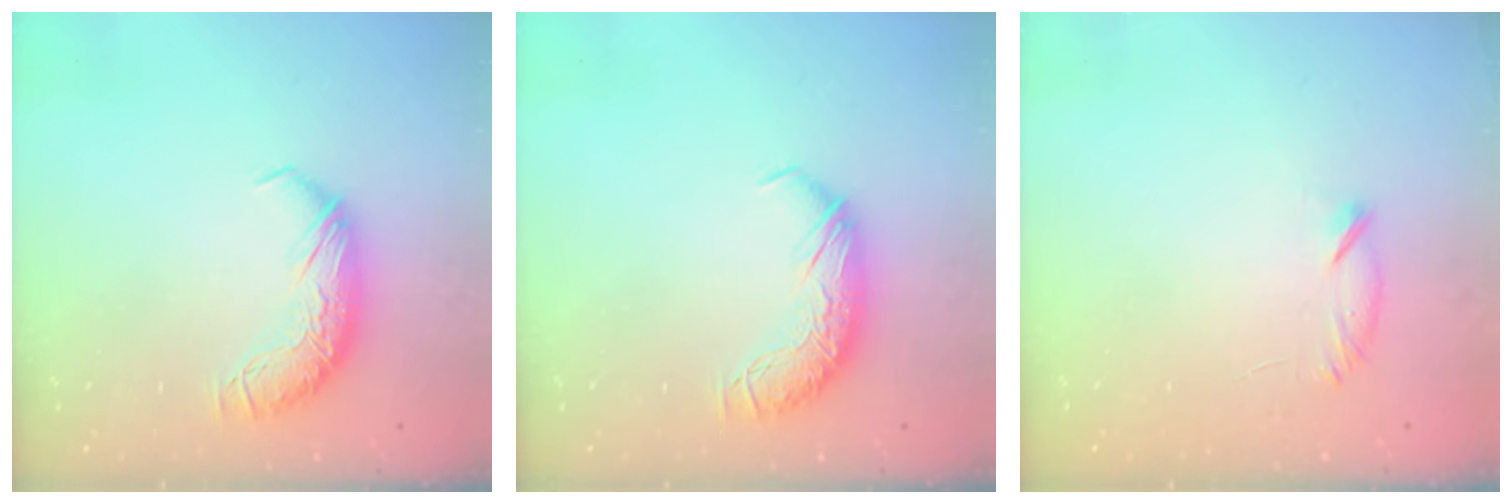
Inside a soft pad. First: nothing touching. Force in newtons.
{"total": 0.0}
{"total": 6.3, "press": 6.2, "slide": 1.2}